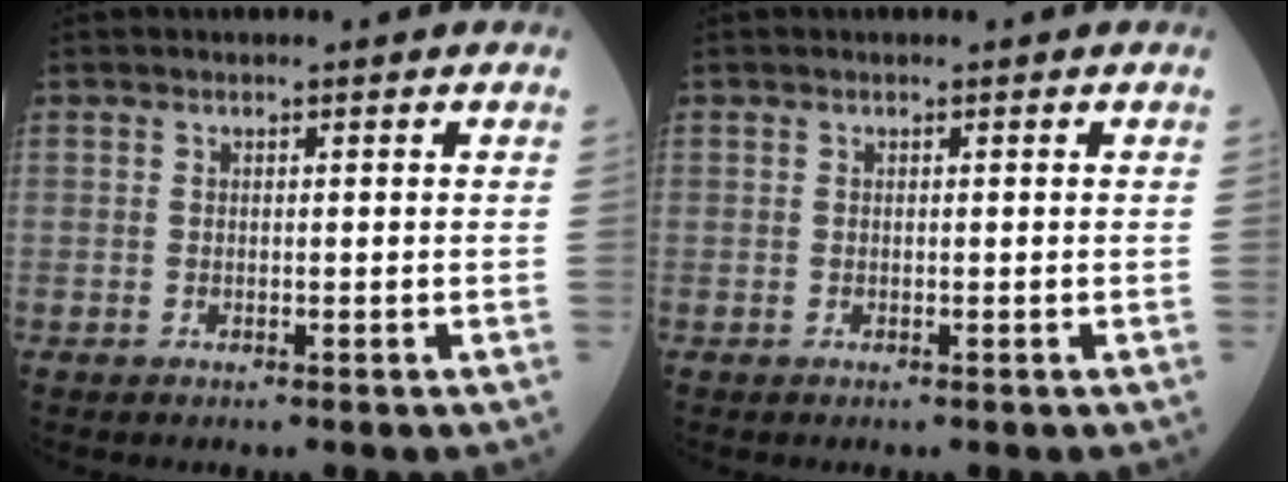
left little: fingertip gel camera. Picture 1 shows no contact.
{"total": 0.0}